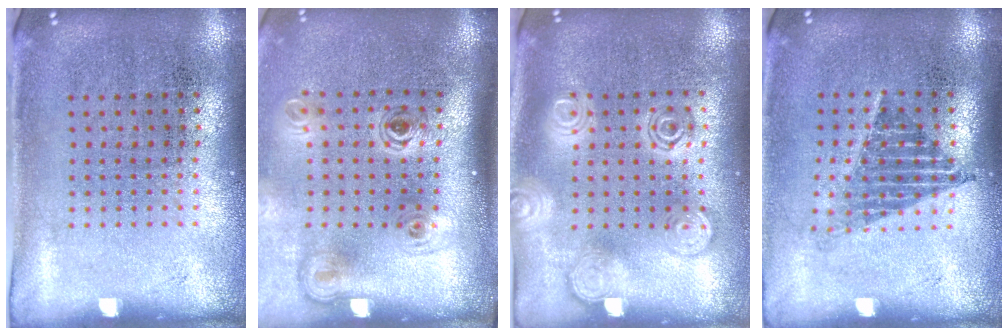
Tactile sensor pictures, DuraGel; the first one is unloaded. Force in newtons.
{"total": 2.1, "press": 1.4, "slide": 1.6}
{"total": 1.8, "press": 1.8, "slide": 0.2}
{"total": 1.2, "press": 1.0, "slide": 0.8}